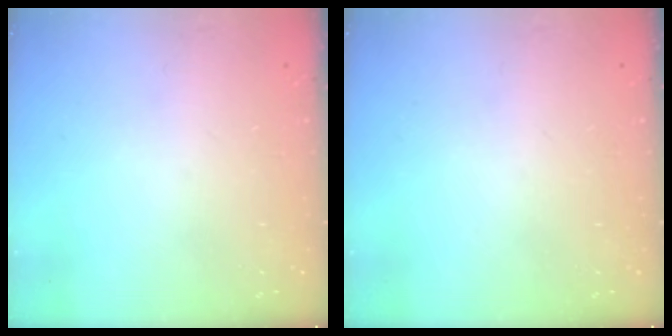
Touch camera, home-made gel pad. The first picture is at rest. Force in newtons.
{"total": 0.0}